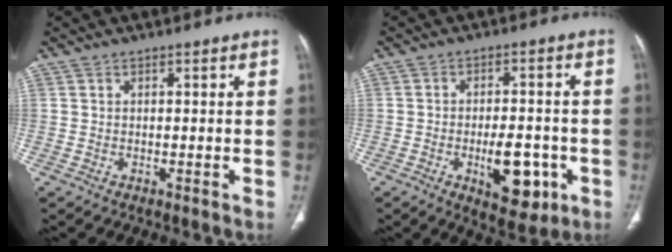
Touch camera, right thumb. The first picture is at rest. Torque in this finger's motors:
{"motor_torque": [2.94, 2.07, 1.52, -1.25, 0.20]}